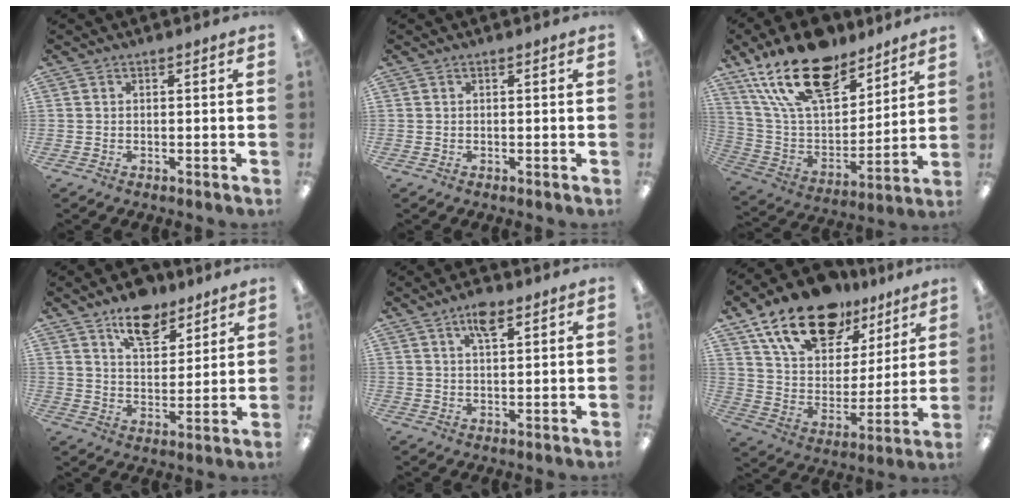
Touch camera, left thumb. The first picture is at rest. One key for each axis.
{"total": 0.0}
{"total": 22.7, "fx": 15.7, "fy": 10.4, "fz": 12.6, "tx": -0.245, "ty": -0.083, "tz": 0.280}
{"total": 11.5, "fx": 8.5, "fy": 5.6, "fz": 5.4, "tx": -0.066, "ty": -0.049, "tz": 0.149}
{"total": 5.7, "fx": 3.4, "fy": 2.0, "fz": 4.0, "tx": -0.071, "ty": -0.002, "tz": 0.057}
{"total": 19.3, "fx": 13.4, "fy": 10.4, "fz": 9.2, "tx": -0.171, "ty": -0.071, "tz": 0.241}